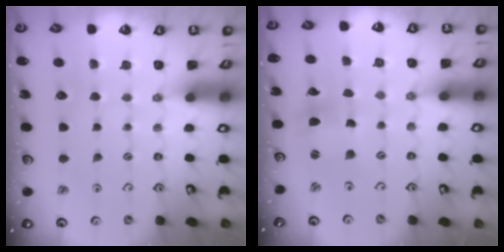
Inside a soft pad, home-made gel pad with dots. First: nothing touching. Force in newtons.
{"total": 5.1, "press": 5.0, "slide": 0.5}